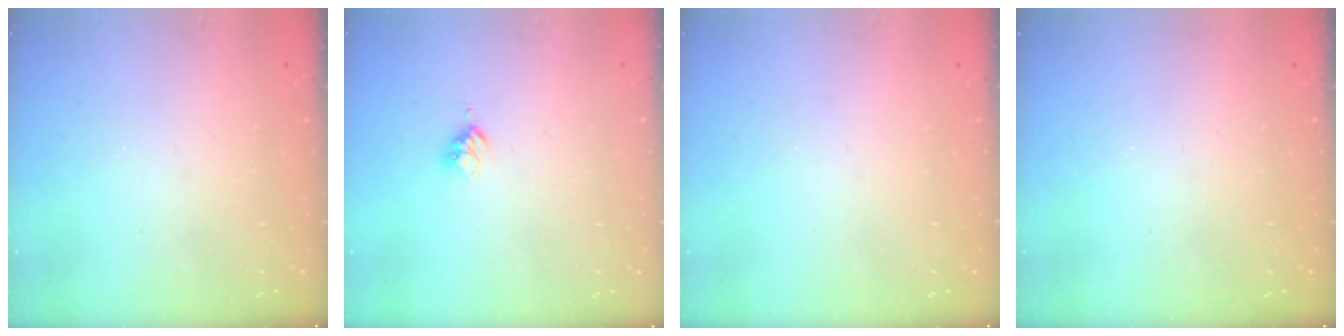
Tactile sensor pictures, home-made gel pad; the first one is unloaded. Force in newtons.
{"total": 3.0, "press": 2.9, "slide": 0.4}
{"total": 0.0}
{"total": 0.0}